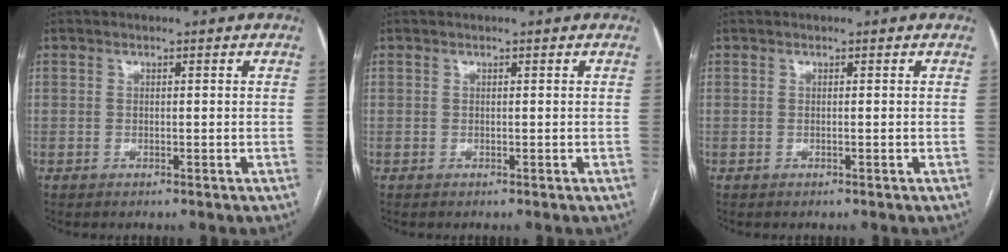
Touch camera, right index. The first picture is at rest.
{"total": 0.0}
{"total": 0.0}